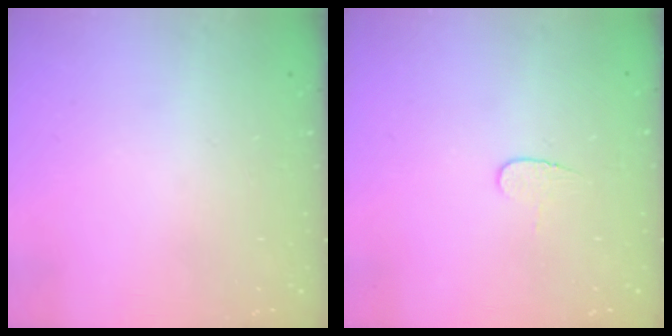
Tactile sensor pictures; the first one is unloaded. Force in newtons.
{"total": 3.8, "press": 3.8, "slide": 0.4}